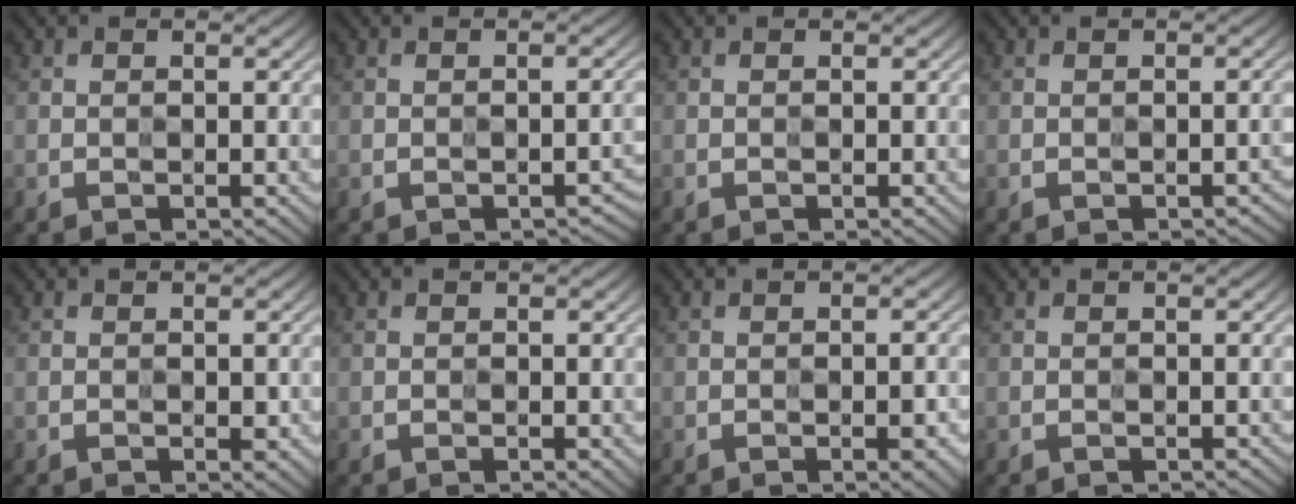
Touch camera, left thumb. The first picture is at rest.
{"total": 2.9, "force": [-1.4, 1.5, 2.0], "torque": [-0.011, -0.008, -0.011]}
{"total": 0.0}
{"total": 1.7, "force": [-0.9, 0.8, 1.3], "torque": [-0.007, -0.002, -0.005]}
{"total": 1.7, "force": [-0.6, 1.1, 1.2], "torque": [-0.011, -0.008, -0.003]}
{"total": 0.7, "force": [-0.2, 0.3, 0.6], "torque": [-0.007, -0.001, 0.000]}
{"total": 2.8, "force": [-1.2, 1.3, 2.1], "torque": [-0.018, -0.007, -0.012]}
{"total": 0.0}